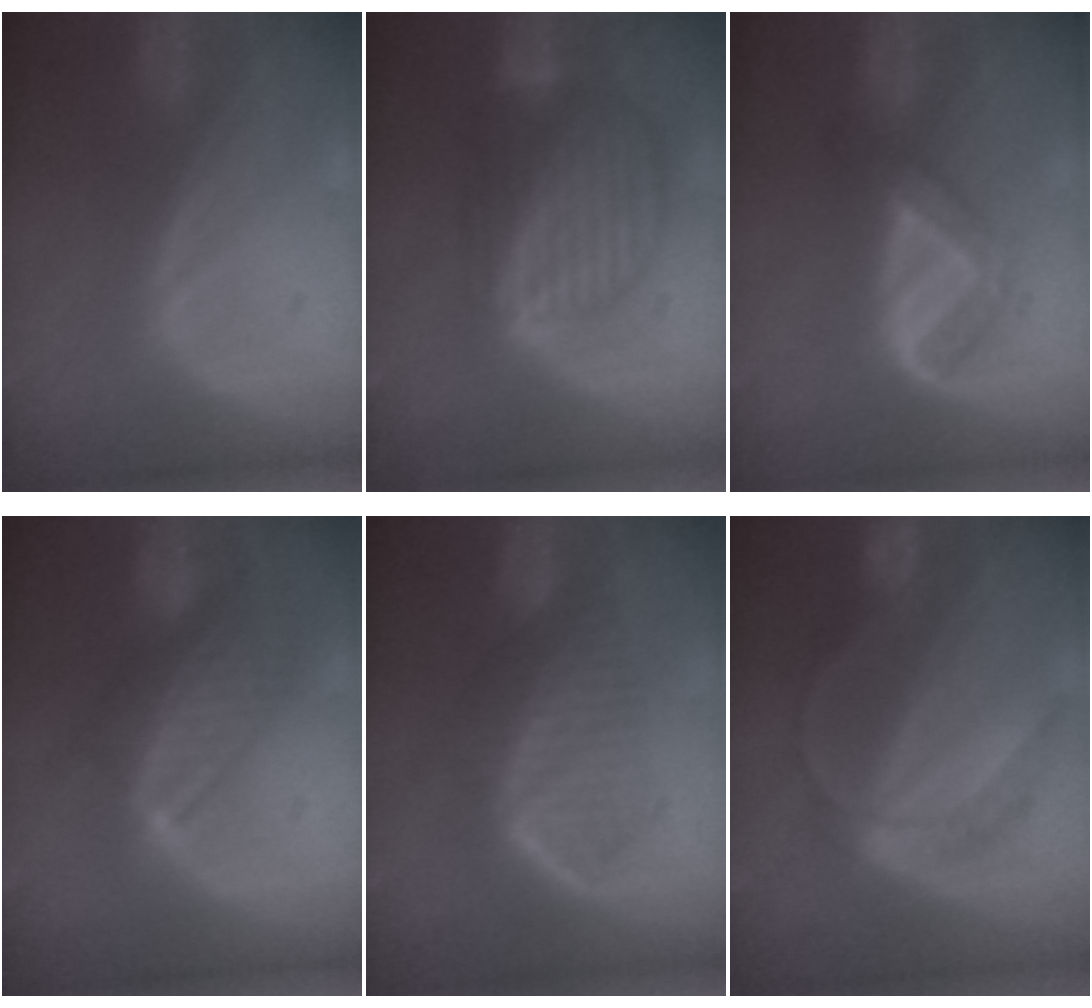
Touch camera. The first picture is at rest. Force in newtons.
{"total": 8.7, "press": 7.7, "slide": 4.1}
{"total": 5.5, "press": 4.6, "slide": 3.0}
{"total": 7.5, "press": 7.1, "slide": 2.3}
{"total": 7.0, "press": 6.1, "slide": 3.5}
{"total": 7.2, "press": 6.1, "slide": 4.0}